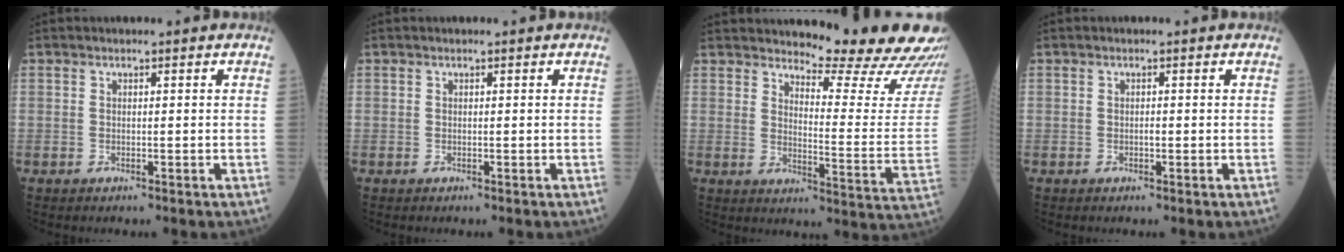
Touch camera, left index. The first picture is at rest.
{"total": 0.0}
{"total": 16.3, "force": [15.2, -0.2, 5.7], "torque": [-0.082, -0.110, 0.176]}
{"total": 0.6, "force": [-0.4, 0.2, 0.4], "torque": [-0.008, -0.003, -0.008]}